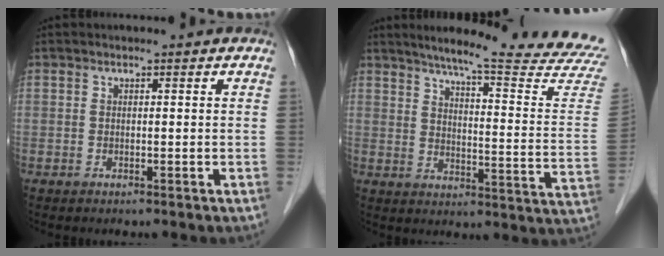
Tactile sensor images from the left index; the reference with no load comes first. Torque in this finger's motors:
{"motor_torque": [0.11, -1.08, 0.07, 0.01]}